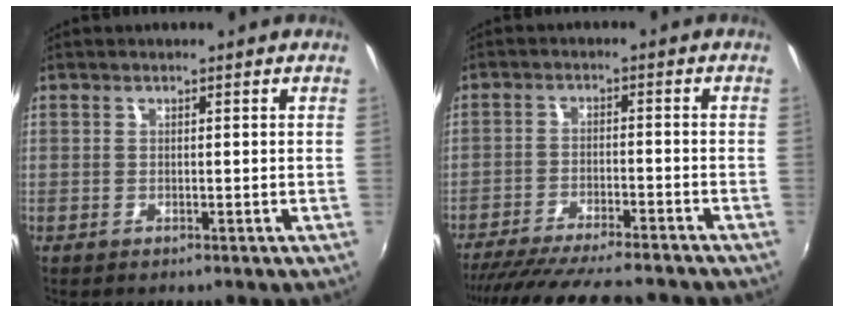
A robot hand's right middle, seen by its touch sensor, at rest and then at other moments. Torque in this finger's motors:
{"motor_torque": [1.11, -1.03, 0.35, 0.12]}